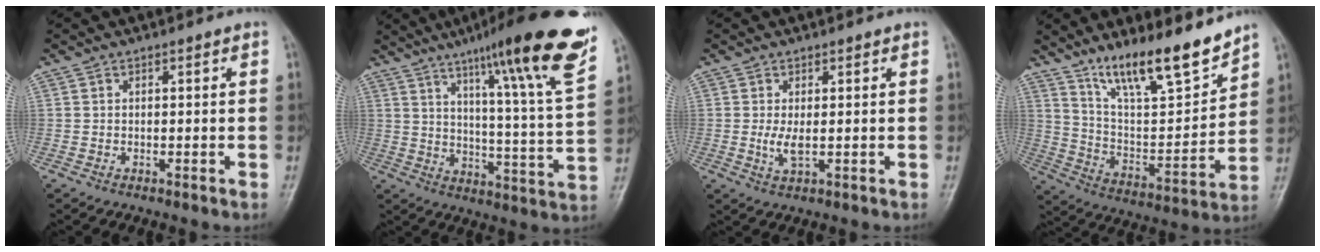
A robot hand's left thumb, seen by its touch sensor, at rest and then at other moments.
{"total": 23.4, "force": [14.7, 1.7, 18.1], "torque": [-0.242, -0.052, 0.209]}
{"total": 2.9, "force": [0.2, 1.1, 2.7], "torque": [-0.057, -0.009, 0.009]}
{"total": 16.7, "force": [13.0, 3.5, 9.9], "torque": [-0.134, -0.082, 0.235]}